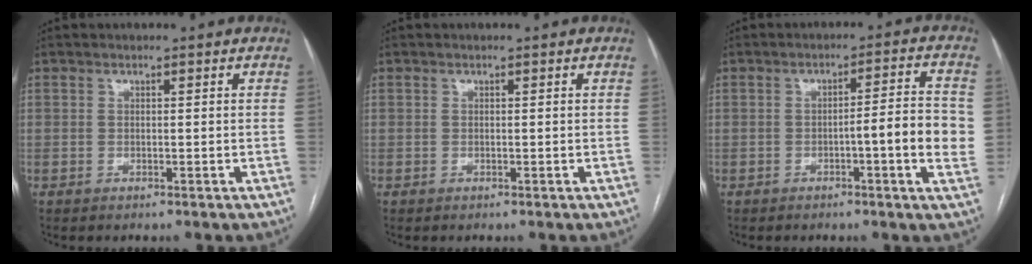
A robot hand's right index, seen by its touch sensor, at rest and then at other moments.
{"total": 0.0}
{"total": 7.8, "force": [-1.4, 0.4, 7.7], "torque": [-0.097, 0.010, -0.022]}